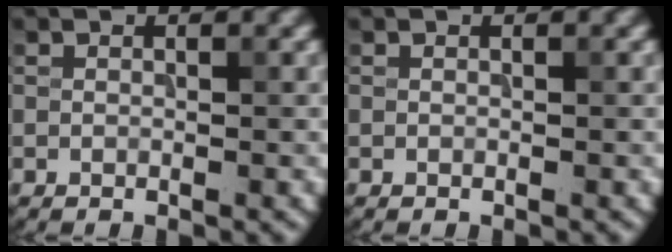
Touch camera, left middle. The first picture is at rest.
{"total": 0.0}